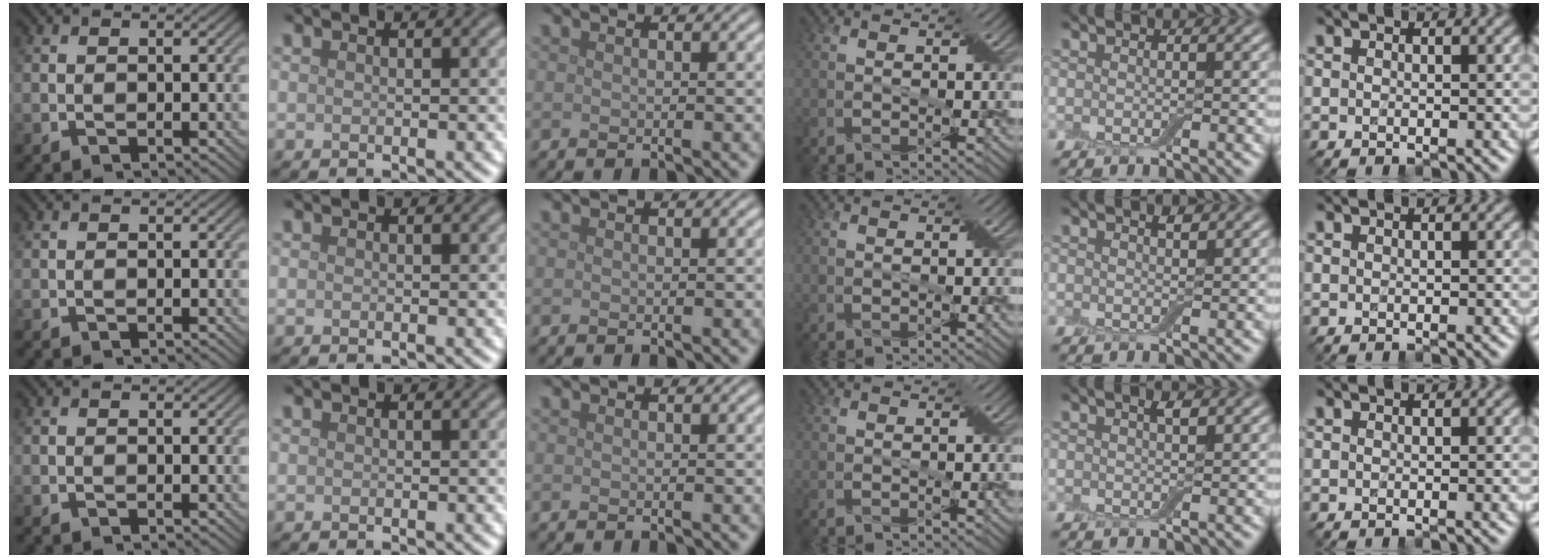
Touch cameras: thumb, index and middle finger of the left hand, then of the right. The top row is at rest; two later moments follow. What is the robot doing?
{"motion": "pour", "object": "cup"}